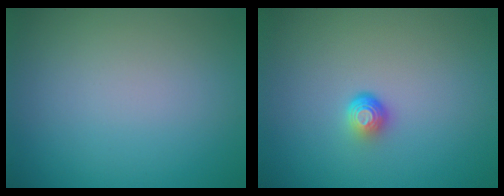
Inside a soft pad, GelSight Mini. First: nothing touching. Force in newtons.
{"total": 1.7, "press": 1.1, "slide": 1.3}